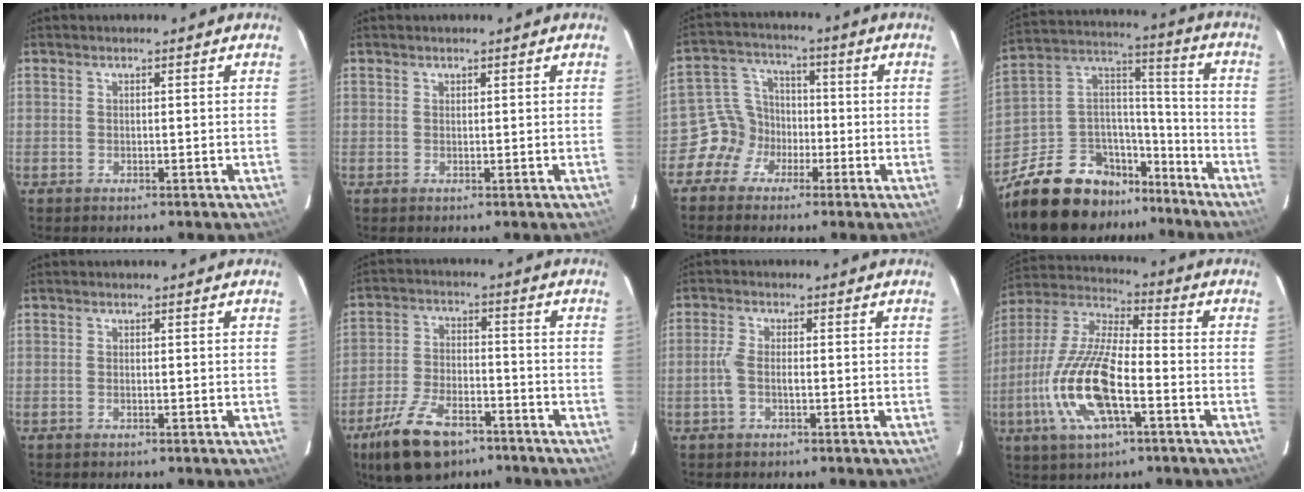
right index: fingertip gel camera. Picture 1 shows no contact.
{"total": 0.0}
{"total": 7.1, "force": [-3.5, 6.2, 0.4], "torque": [-0.013, 0.036, -0.073]}
{"total": 19.5, "force": [-14.2, 11.1, 7.4], "torque": [-0.177, 0.065, -0.219]}
{"total": 0.0}
{"total": 13.4, "force": [-8.8, 6.5, 7.8], "torque": [-0.174, -0.010, -0.154]}
{"total": 3.1, "force": [-0.8, 1.1, 2.7], "torque": [-0.065, 0.006, -0.016]}
{"total": 17.5, "force": [-5.9, 5.7, 15.4], "torque": [-0.326, -0.010, -0.117]}